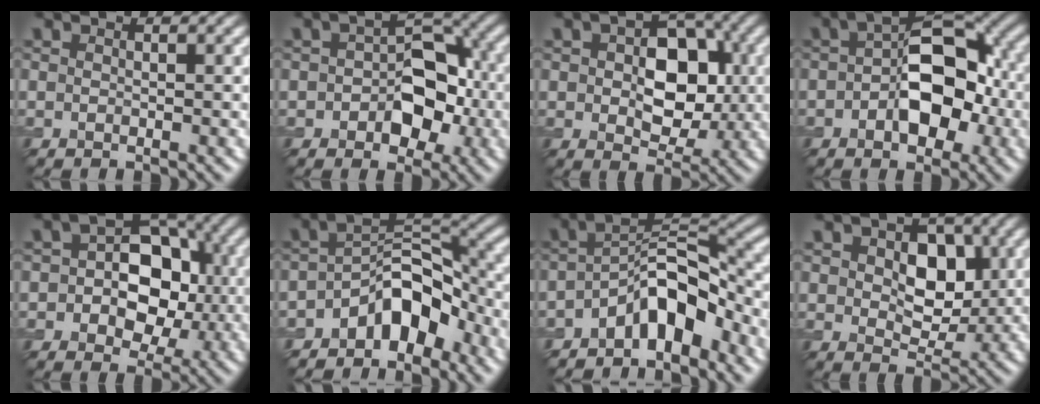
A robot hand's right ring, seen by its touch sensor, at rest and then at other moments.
{"total": 5.8, "force": [-1.0, 3.8, 4.2], "torque": [-0.055, 0.009, -0.016]}
{"total": 7.3, "force": [0.6, 4.8, 5.5], "torque": [-0.084, 0.003, 0.012]}
{"total": 7.6, "force": [-0.8, 4.2, 6.3], "torque": [-0.094, 0.016, -0.019]}
{"total": 7.5, "force": [0.3, 5.3, 5.3], "torque": [-0.064, 0.015, -0.002]}
{"total": 6.2, "force": [-3.4, 3.2, 4.0], "torque": [-0.051, 0.015, -0.067]}
{"total": 6.2, "force": [-3.3, 2.5, 4.6], "torque": [-0.071, 0.015, -0.063]}
{"total": 5.5, "force": [1.2, 3.6, 3.9], "torque": [-0.066, -0.001, 0.021]}